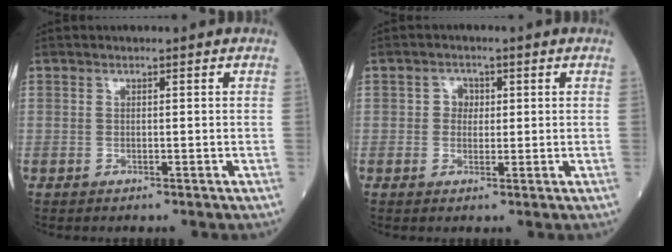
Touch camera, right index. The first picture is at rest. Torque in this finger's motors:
{"motor_torque": [-0.01, 0.01, 0.00, 0.02]}